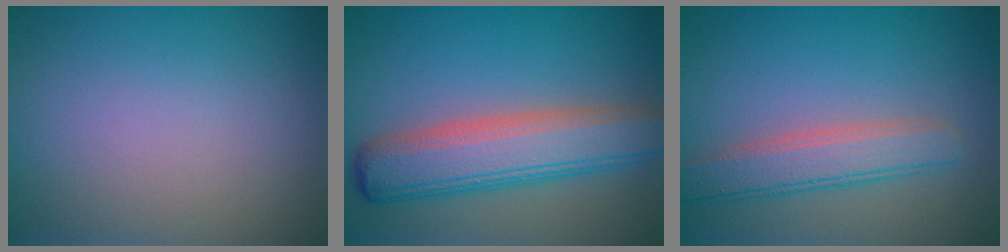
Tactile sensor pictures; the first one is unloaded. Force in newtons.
{"total": 7.1, "press": 7.1, "slide": 0.6}
{"total": 3.9, "press": 3.9, "slide": 0.2}